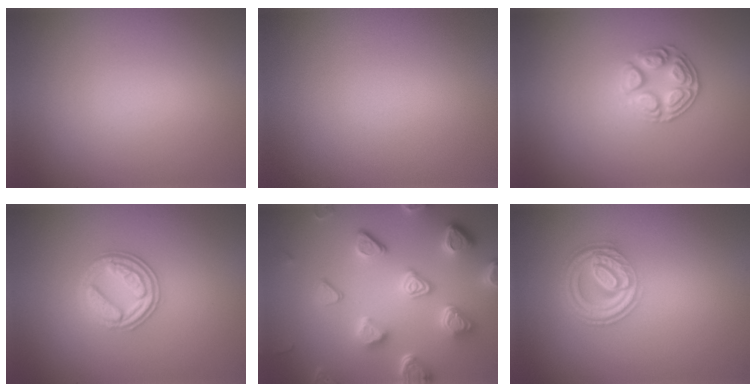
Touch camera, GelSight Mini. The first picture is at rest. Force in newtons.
{"total": 0.0}
{"total": 2.9, "press": 2.8, "slide": 0.7}
{"total": 3.4, "press": 3.0, "slide": 1.5}
{"total": 6.6, "press": 5.3, "slide": 3.9}
{"total": 4.5, "press": 3.4, "slide": 3.0}